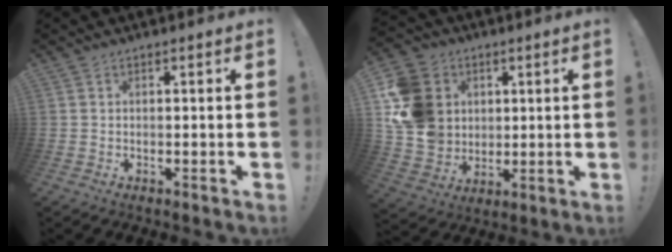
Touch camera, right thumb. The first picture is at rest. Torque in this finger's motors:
{"motor_torque": [1.62, 2.40, 0.76, -0.09, 0.08]}